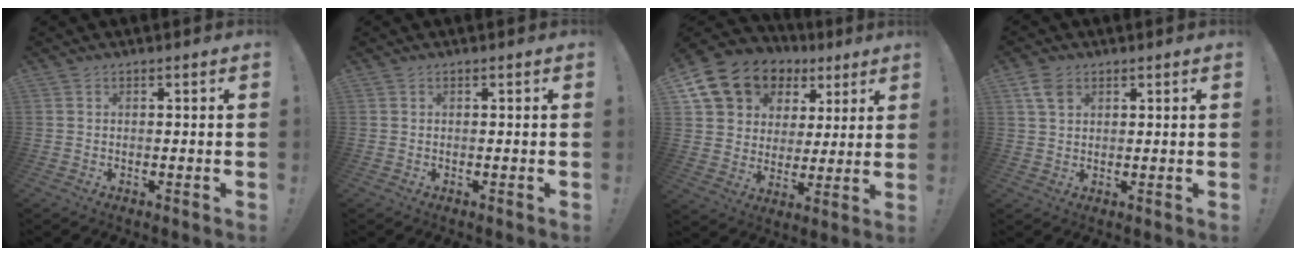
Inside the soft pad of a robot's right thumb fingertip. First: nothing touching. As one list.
[{"total": 0.0}, {"total": 14.2, "force": [8.3, 10.4, 4.8], "torque": [-0.081, -0.051, 0.170]}, {"total": 5.1, "force": [2.6, 3.4, 2.8], "torque": [-0.043, -0.005, 0.051]}]